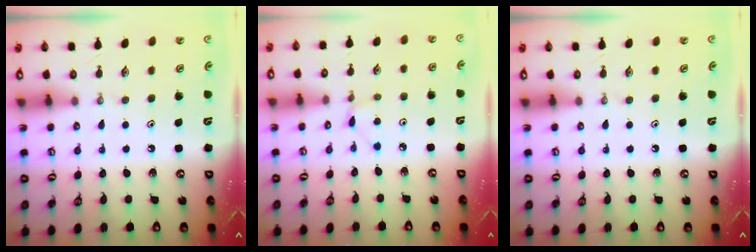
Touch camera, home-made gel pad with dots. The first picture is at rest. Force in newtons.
{"total": 2.6, "press": 2.6, "slide": 0.3}
{"total": 0.0}